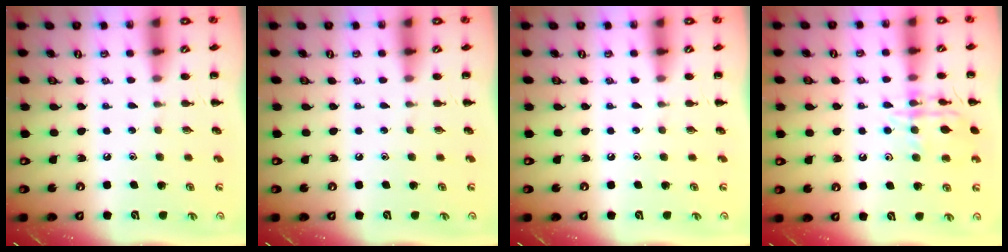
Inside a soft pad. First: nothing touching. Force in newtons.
{"total": 0.0}
{"total": 0.0}
{"total": 13.5, "press": 13.5, "slide": 0.8}